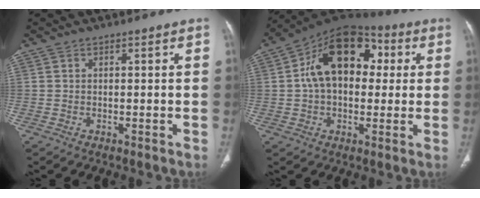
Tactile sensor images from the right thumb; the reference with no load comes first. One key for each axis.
{"total": 17.8, "fx": 3.1, "fy": 11.7, "fz": 13.0, "tx": -0.181, "ty": 0.034, "tz": 0.040}